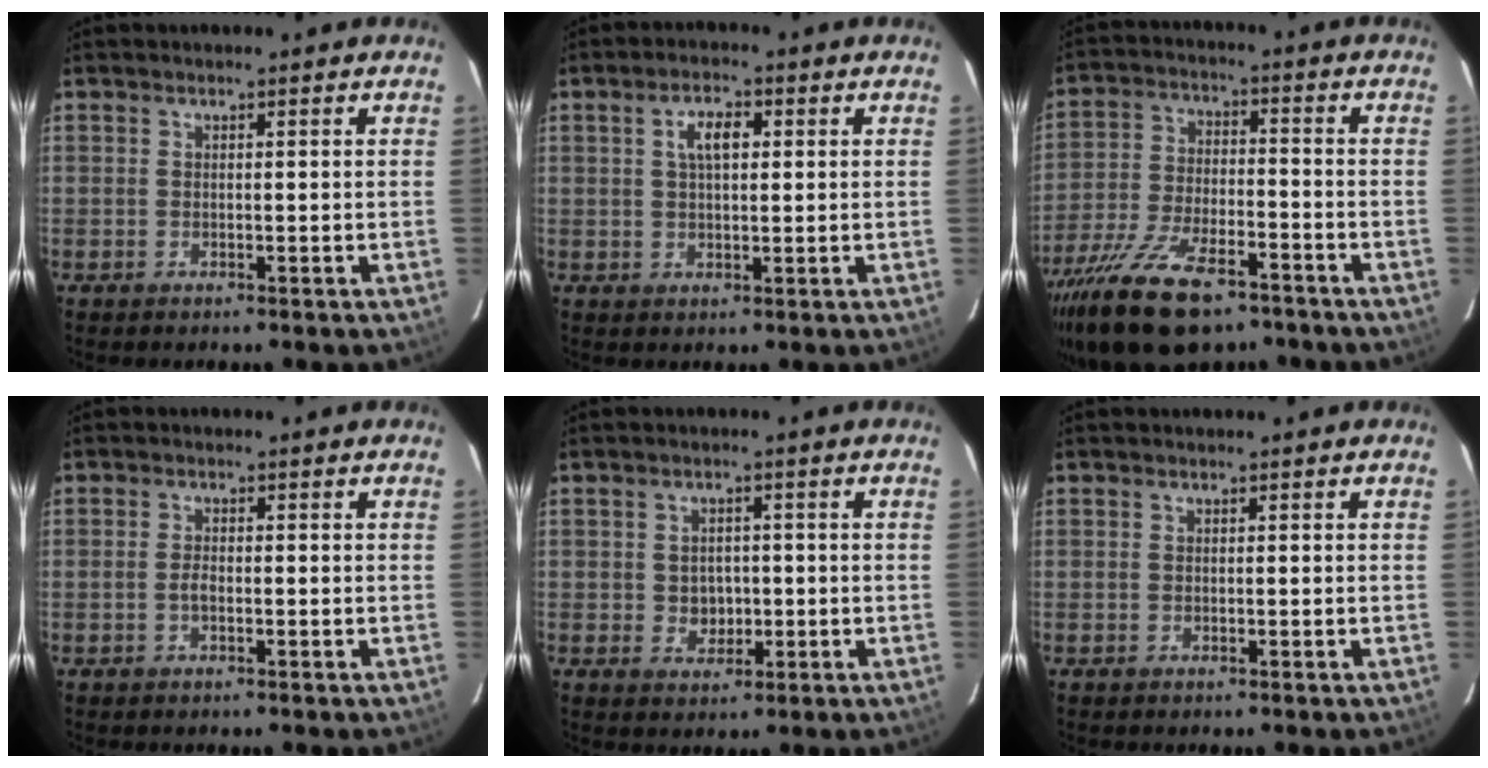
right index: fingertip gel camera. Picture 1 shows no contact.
{"total": 4.7, "force": [1.4, 2.7, 3.6], "torque": [-0.063, 0.015, 0.025]}
{"total": 18.0, "force": [-12.7, 7.0, 10.7], "torque": [-0.226, -0.038, -0.222]}
{"total": 1.5, "force": [-0.5, 0.7, 1.3], "torque": [-0.027, 0.002, -0.011]}
{"total": 3.9, "force": [-0.4, 3.4, 1.8], "torque": [-0.032, 0.006, 0.001]}
{"total": 0.0}